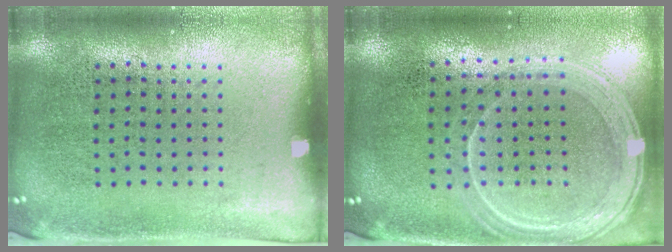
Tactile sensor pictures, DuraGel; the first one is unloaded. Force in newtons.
{"total": 1.3, "press": 1.3, "slide": 0.2}